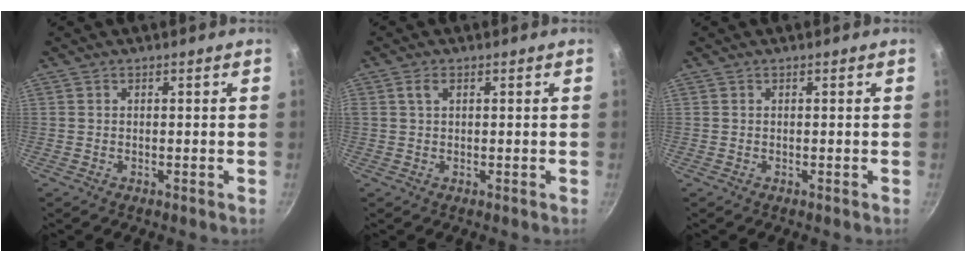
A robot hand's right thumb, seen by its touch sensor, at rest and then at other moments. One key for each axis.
{"total": 2.0, "fx": 0.8, "fy": 0.9, "fz": 1.6, "tx": -0.031, "ty": 0.003, "tz": 0.015}
{"total": 0.0}